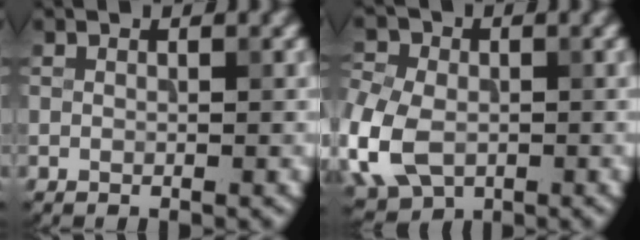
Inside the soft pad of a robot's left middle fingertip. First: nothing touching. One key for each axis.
{"total": 10.8, "fx": -2.9, "fy": 7.9, "fz": 6.7, "tx": -0.157, "ty": -0.029, "tz": -0.060}